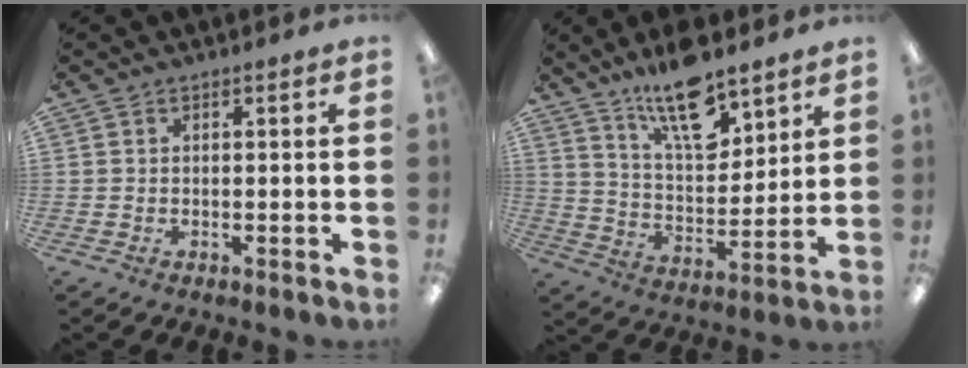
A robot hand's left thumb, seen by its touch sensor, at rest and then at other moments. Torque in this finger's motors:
{"motor_torque": [0.27, 0.35, -0.04, -0.27, 0.06]}